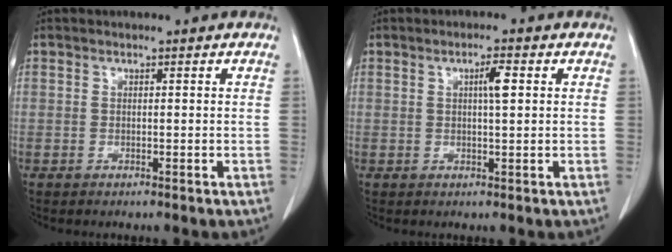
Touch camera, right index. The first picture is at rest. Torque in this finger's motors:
{"motor_torque": [0.06, 0.03, 0.07, 0.03]}